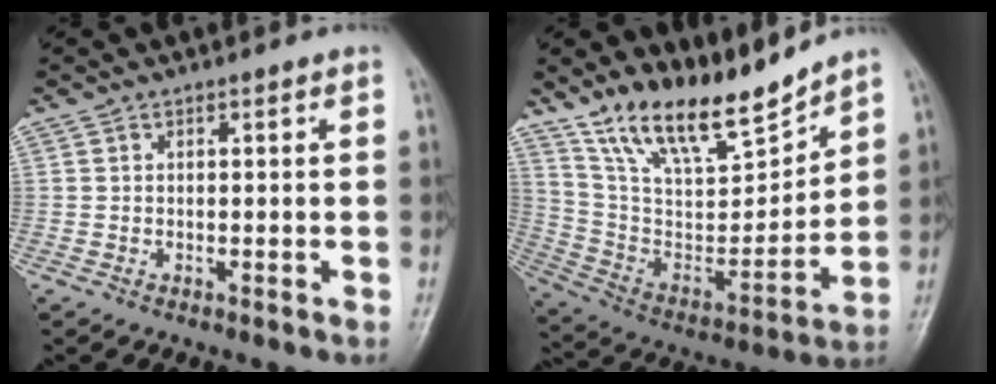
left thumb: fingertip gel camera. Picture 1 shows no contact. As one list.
[{"total": 18.4, "force": [15.0, 5.4, 9.2], "torque": [-0.118, -0.089, 0.280]}]